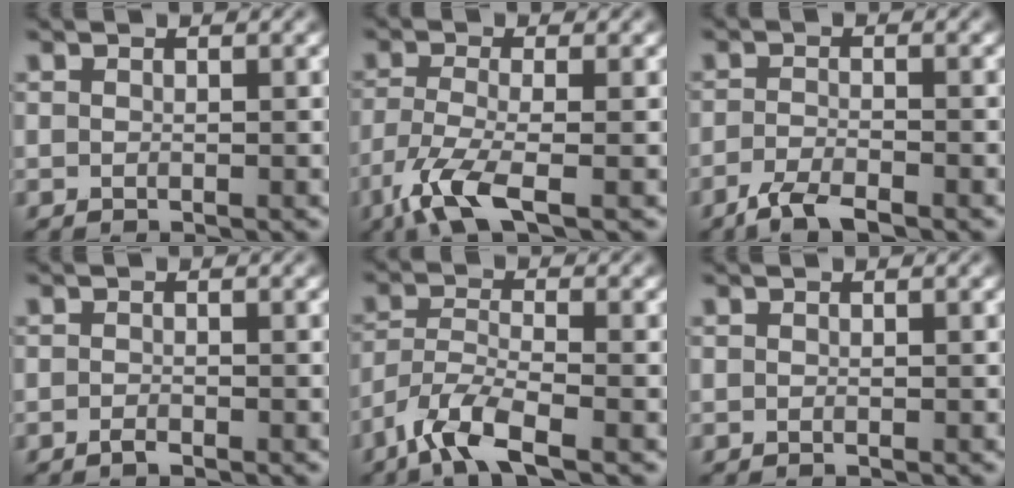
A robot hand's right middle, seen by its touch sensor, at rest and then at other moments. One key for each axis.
{"total": 4.8, "fx": -2.9, "fy": 1.1, "fz": 3.7, "tx": -0.085, "ty": -0.011, "tz": -0.067}
{"total": 3.2, "fx": -2.4, "fy": 0.6, "fz": 1.9, "tx": -0.043, "ty": -0.005, "tz": -0.053}
{"total": 0.7, "fx": -0.5, "fy": 0.2, "fz": 0.5, "tx": -0.009, "ty": 0.002, "tz": -0.011}
{"total": 5.6, "fx": -3.9, "fy": 1.3, "fz": 3.7, "tx": -0.078, "ty": -0.007, "tz": -0.086}
{"total": 0.0}